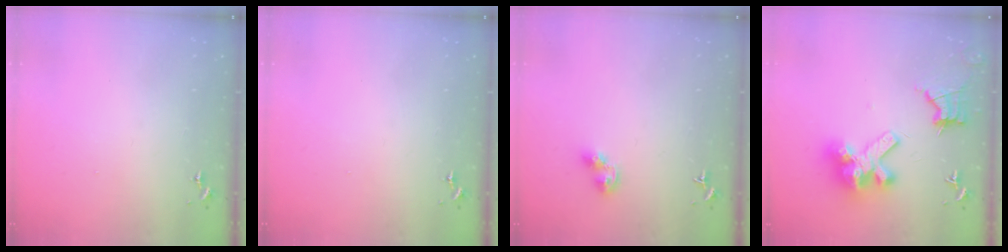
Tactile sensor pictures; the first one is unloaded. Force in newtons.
{"total": 0.0}
{"total": 6.8, "press": 6.8, "slide": 0.5}
{"total": 15.0, "press": 14.9, "slide": 1.9}